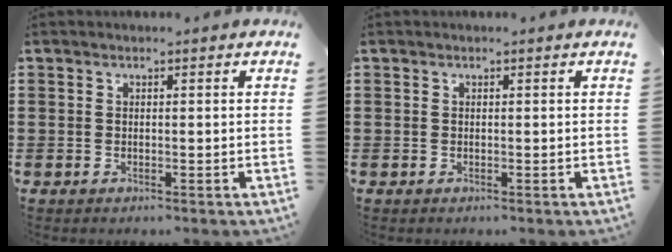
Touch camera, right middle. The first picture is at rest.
{"total": 0.0}